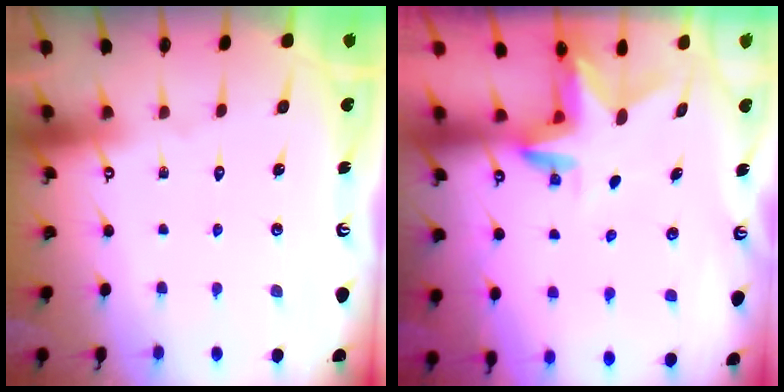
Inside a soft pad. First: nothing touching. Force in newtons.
{"total": 3.0, "press": 2.9, "slide": 0.2}